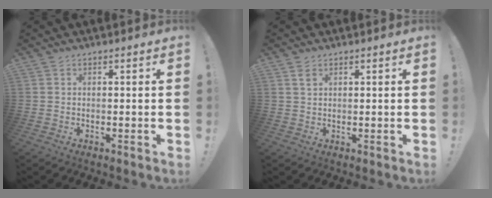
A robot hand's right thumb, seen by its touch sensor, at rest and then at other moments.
{"total": 1.7, "force": [1.0, 0.9, 1.0], "torque": [-0.008, -0.006, 0.016]}